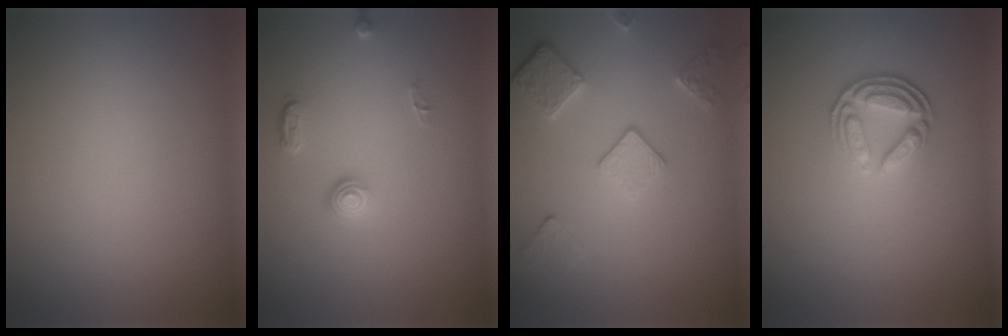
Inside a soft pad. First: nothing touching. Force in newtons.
{"total": 1.4, "press": 1.0, "slide": 1.0}
{"total": 3.6, "press": 3.0, "slide": 2.1}
{"total": 3.6, "press": 2.8, "slide": 2.2}